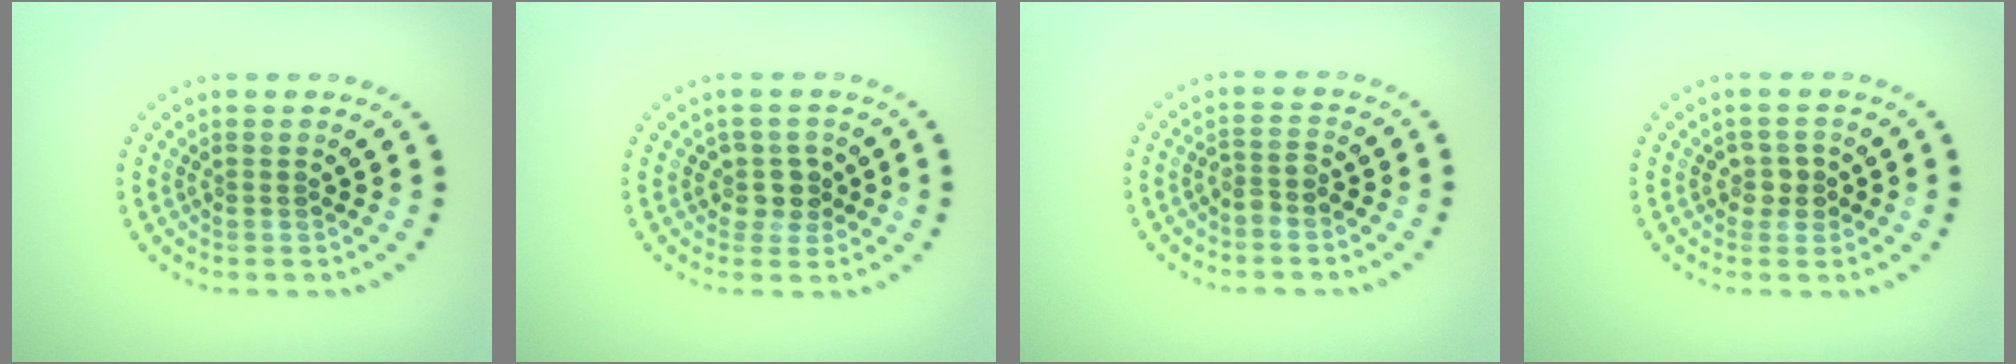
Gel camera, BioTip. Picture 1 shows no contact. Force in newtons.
{"total": 2.2, "press": 1.6, "slide": 1.4}
{"total": 1.4, "press": 1.1, "slide": 0.8}
{"total": 1.5, "press": 1.4, "slide": 0.6}